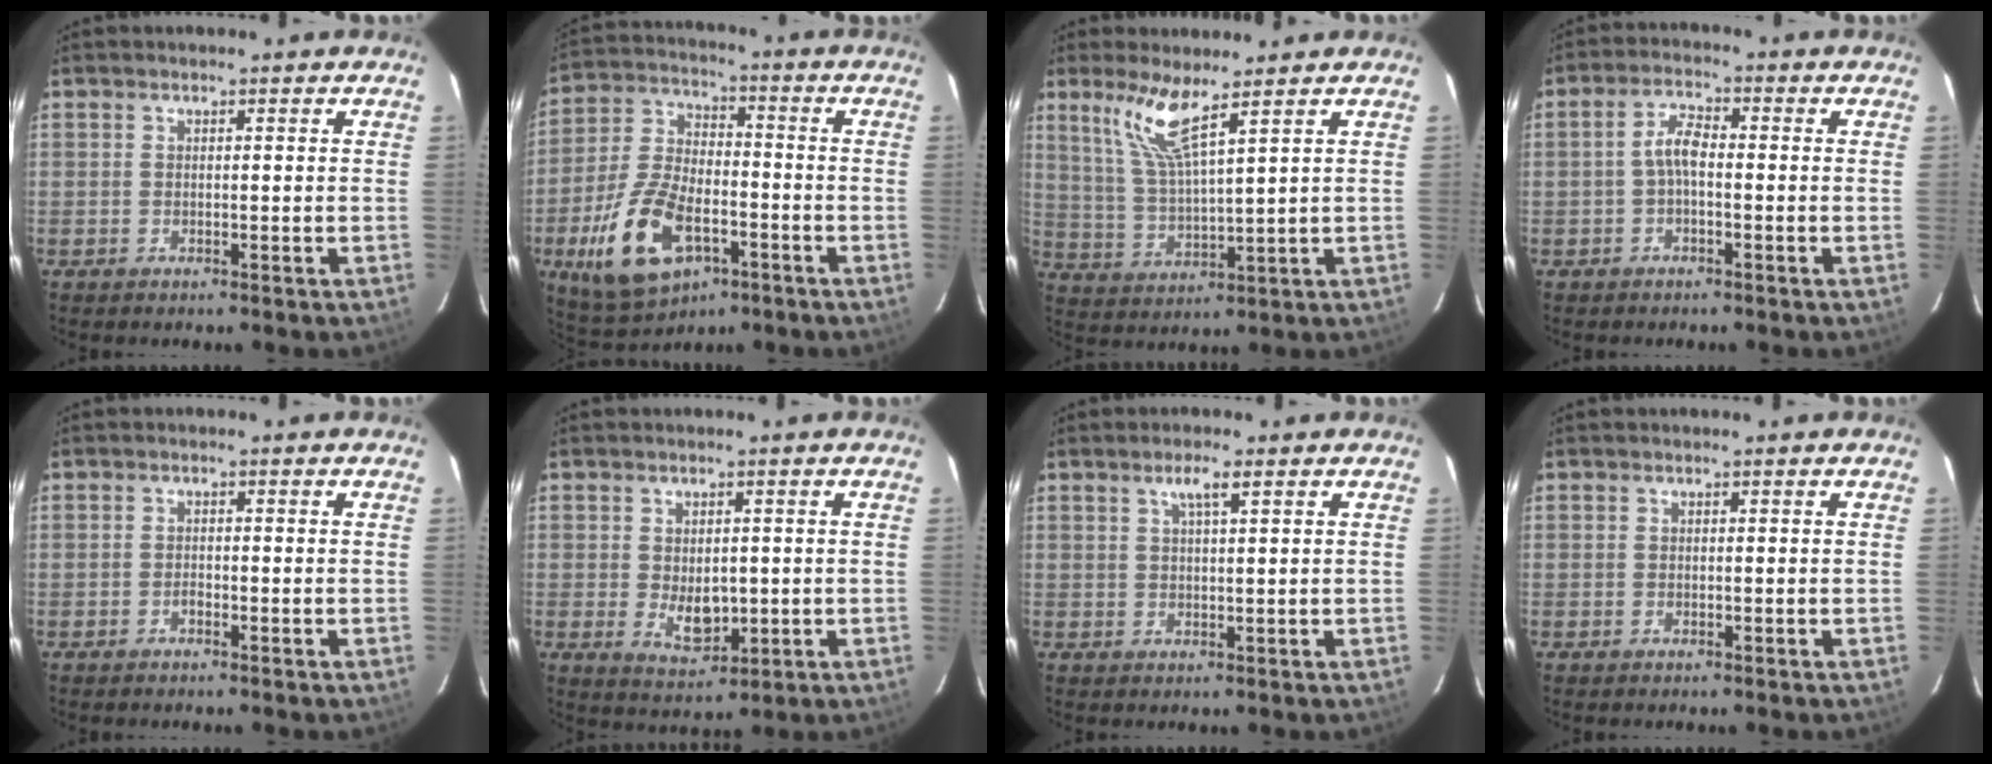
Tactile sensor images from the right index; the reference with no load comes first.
{"total": 17.1, "force": [-7.2, 9.0, 12.6], "torque": [-0.279, -0.012, -0.123]}
{"total": 8.2, "force": [5.5, 0.4, 6.0], "torque": [-0.121, 0.000, 0.119]}
{"total": 3.8, "force": [-0.9, 1.5, 3.4], "torque": [-0.072, 0.015, -0.019]}
{"total": 0.9, "force": [-0.7, 0.4, 0.3], "torque": [-0.006, 0.002, -0.014]}
{"total": 5.6, "force": [-0.5, 3.7, 4.2], "torque": [-0.071, -0.011, 0.004]}
{"total": 2.9, "force": [1.6, 0.3, 2.4], "torque": [-0.043, 0.006, 0.029]}
{"total": 0.0}